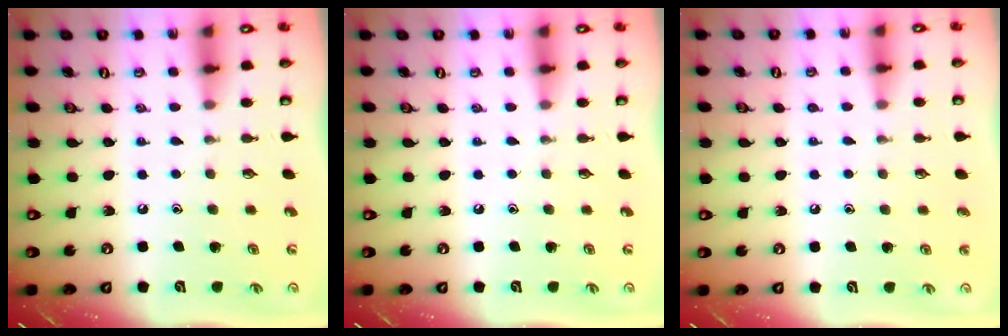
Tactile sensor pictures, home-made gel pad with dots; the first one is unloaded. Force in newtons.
{"total": 0.0}
{"total": 2.7, "press": 2.6, "slide": 0.7}